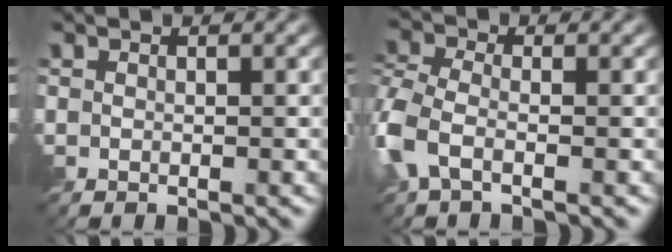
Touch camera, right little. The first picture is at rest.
{"total": 4.2, "force": [-1.6, 2.2, 3.2], "torque": [-0.086, 0.001, -0.049]}